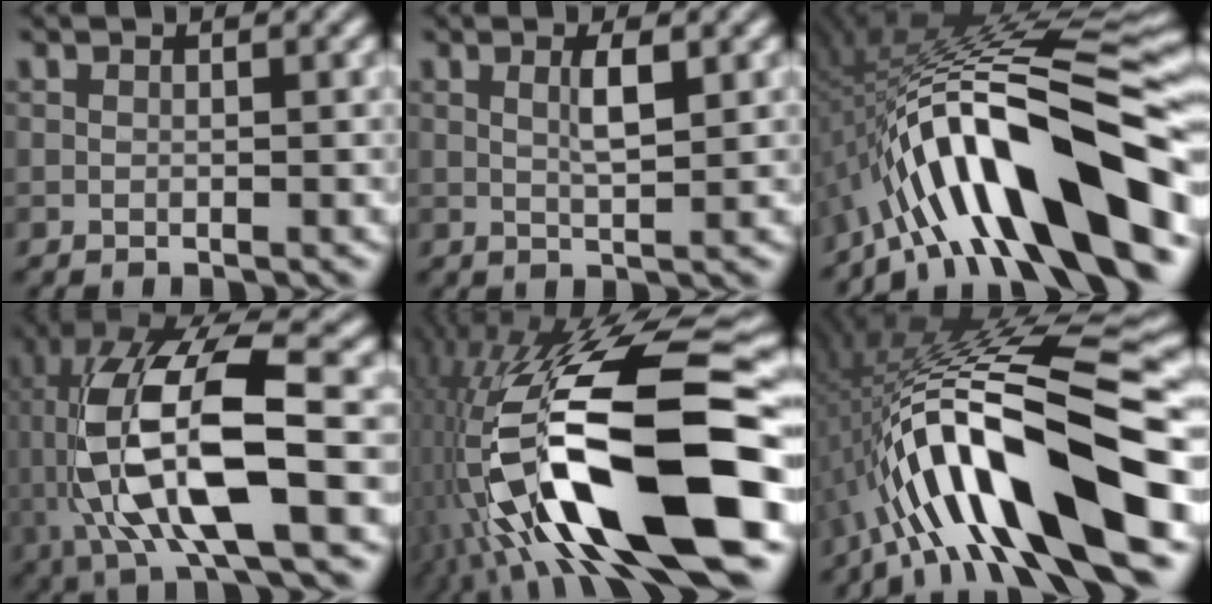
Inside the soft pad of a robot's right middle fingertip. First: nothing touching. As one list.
[{"total": 1.8, "force": [0.7, 0.2, 1.6], "torque": [-0.033, 0.004, 0.019]}, {"total": 14.8, "force": [-6.1, 3.7, 12.9], "torque": [-0.199, 0.033, -0.086]}, {"total": 12.8, "force": [-0.8, 4.7, 11.9], "torque": [-0.252, 0.005, -0.013]}, {"total": 17.2, "force": [-6.5, 6.0, 14.7], "torque": [-0.247, 0.006, -0.101]}, {"total": 13.8, "force": [-4.8, 3.5, 12.5], "torque": [-0.210, 0.028, -0.068]}]